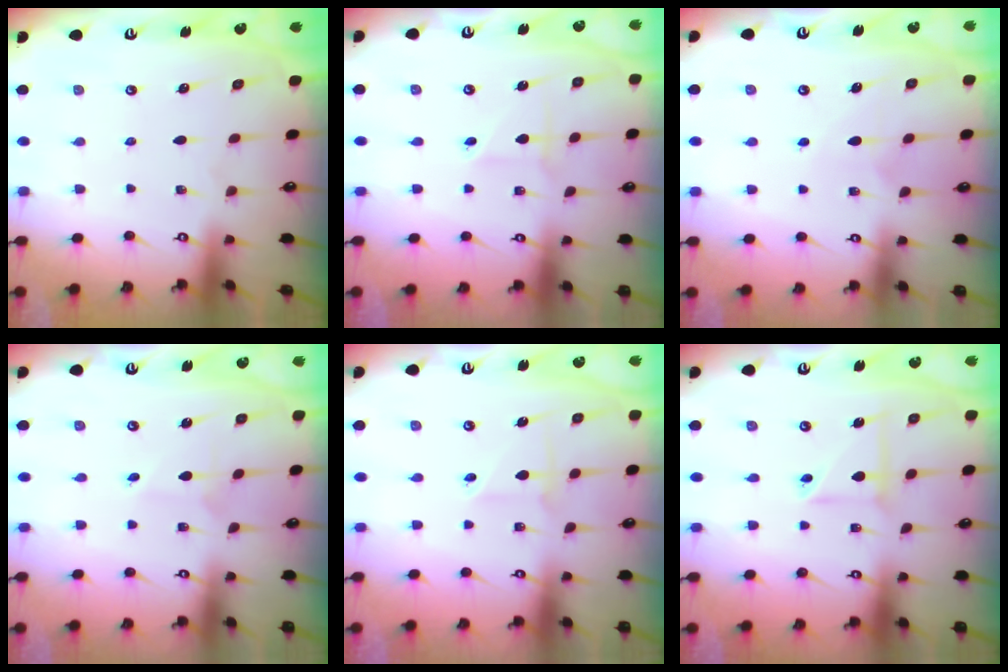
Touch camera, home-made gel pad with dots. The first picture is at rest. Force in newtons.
{"total": 2.2, "press": 2.1, "slide": 0.8}
{"total": 5.1, "press": 5.1, "slide": 0.5}
{"total": 2.6, "press": 2.6, "slide": 0.2}
{"total": 3.1, "press": 3.0, "slide": 0.9}
{"total": 5.1, "press": 5.0, "slide": 0.5}